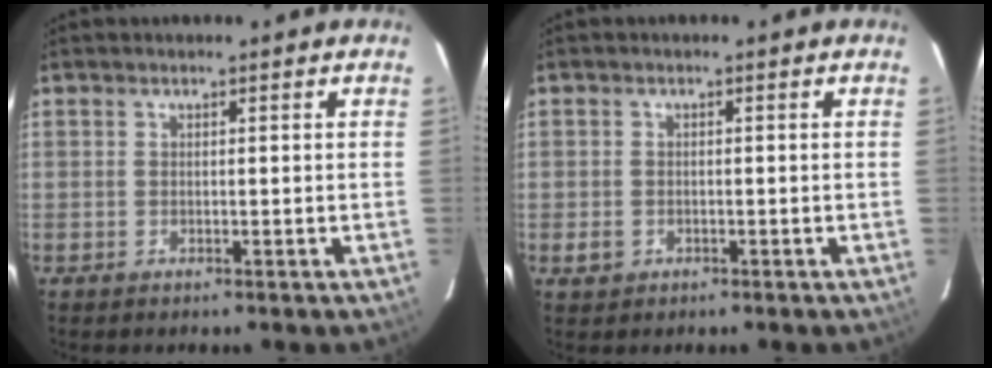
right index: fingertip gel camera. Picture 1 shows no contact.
{"total": 2.3, "force": [-0.9, 2.0, 0.6], "torque": [-0.013, 0.001, -0.013]}